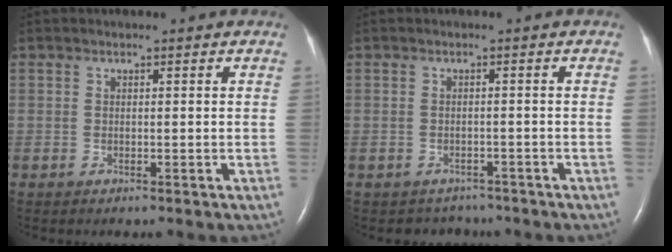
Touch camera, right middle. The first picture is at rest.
{"total": 3.0, "force": [-2.6, 1.5, -0.6], "torque": [0.000, 0.009, -0.035]}